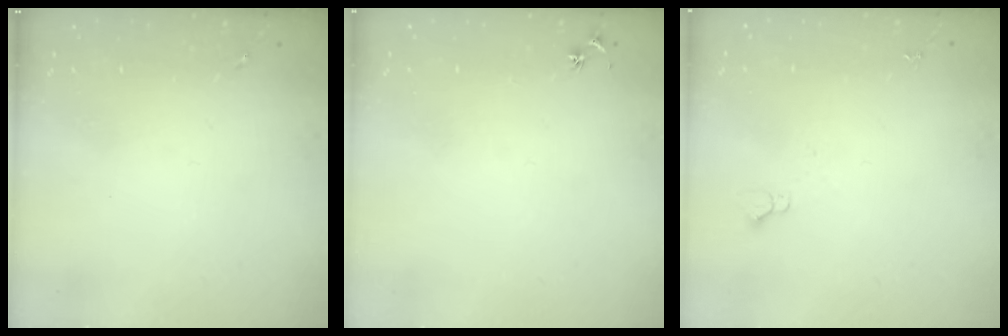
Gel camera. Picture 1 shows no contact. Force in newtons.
{"total": 3.0, "press": 2.9, "slide": 0.4}
{"total": 3.1, "press": 3.1, "slide": 0.3}